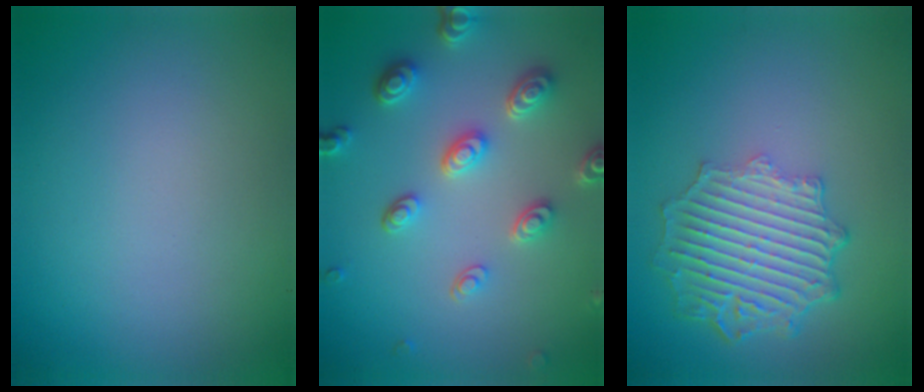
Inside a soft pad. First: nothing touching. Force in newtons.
{"total": 4.7, "press": 3.8, "slide": 2.8}
{"total": 6.4, "press": 4.9, "slide": 4.0}